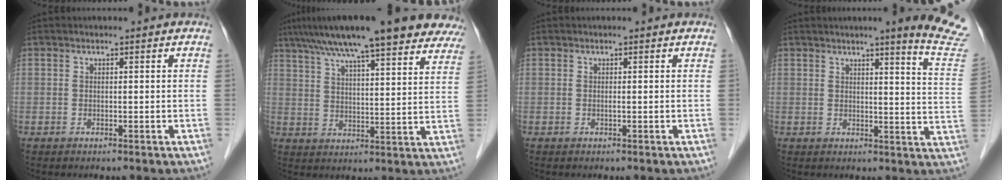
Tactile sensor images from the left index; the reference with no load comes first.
{"total": 24.7, "force": [19.7, 3.7, 14.4], "torque": [-0.219, 0.038, 0.258]}
{"total": 0.0}
{"total": 11.7, "force": [10.2, -1.2, 5.6], "torque": [-0.057, -0.069, 0.093]}